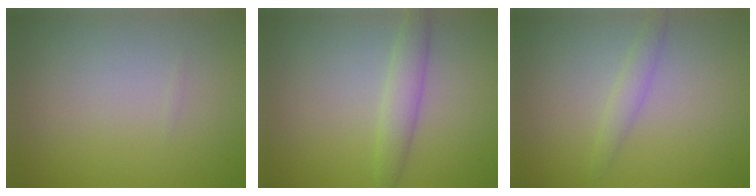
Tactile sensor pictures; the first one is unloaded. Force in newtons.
{"total": 2.3, "press": 2.3, "slide": 0.1}
{"total": 1.4, "press": 1.4, "slide": 0.0}